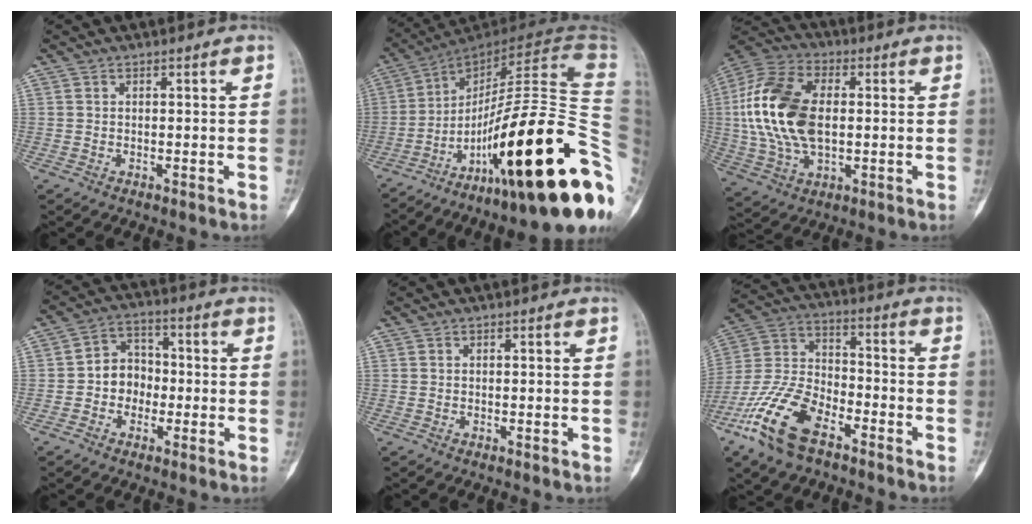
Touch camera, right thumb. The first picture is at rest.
{"total": 34.9, "force": [-12.8, 7.9, 31.5], "torque": [-0.417, 0.064, -0.198]}
{"total": 20.7, "force": [1.2, 12.0, 16.8], "torque": [-0.360, 0.006, 0.023]}
{"total": 7.1, "force": [-1.4, 6.1, 3.5], "torque": [-0.017, 0.029, -0.039]}
{"total": 0.0}
{"total": 16.3, "force": [-9.5, 7.8, 10.8], "torque": [-0.225, 0.043, -0.190]}